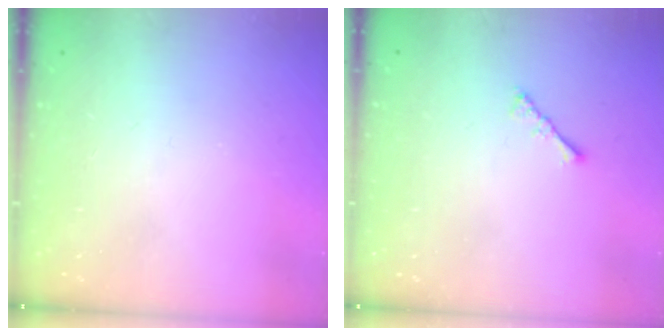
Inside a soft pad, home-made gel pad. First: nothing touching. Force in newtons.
{"total": 2.1, "press": 2.0, "slide": 0.4}